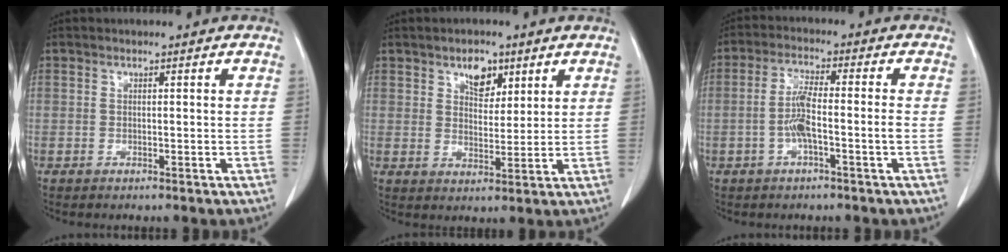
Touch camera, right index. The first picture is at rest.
{"total": 4.9, "force": [2.9, 2.7, 2.8], "torque": [-0.044, 0.001, 0.049]}
{"total": 5.7, "force": [-1.6, 0.3, 5.5], "torque": [-0.115, 0.009, -0.030]}